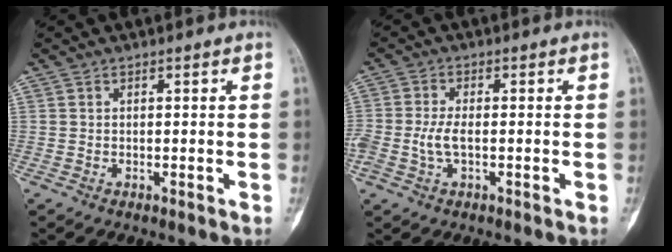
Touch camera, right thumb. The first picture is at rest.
{"total": 3.9, "force": [-0.7, 1.8, 3.4], "torque": [-0.084, 0.007, -0.014]}